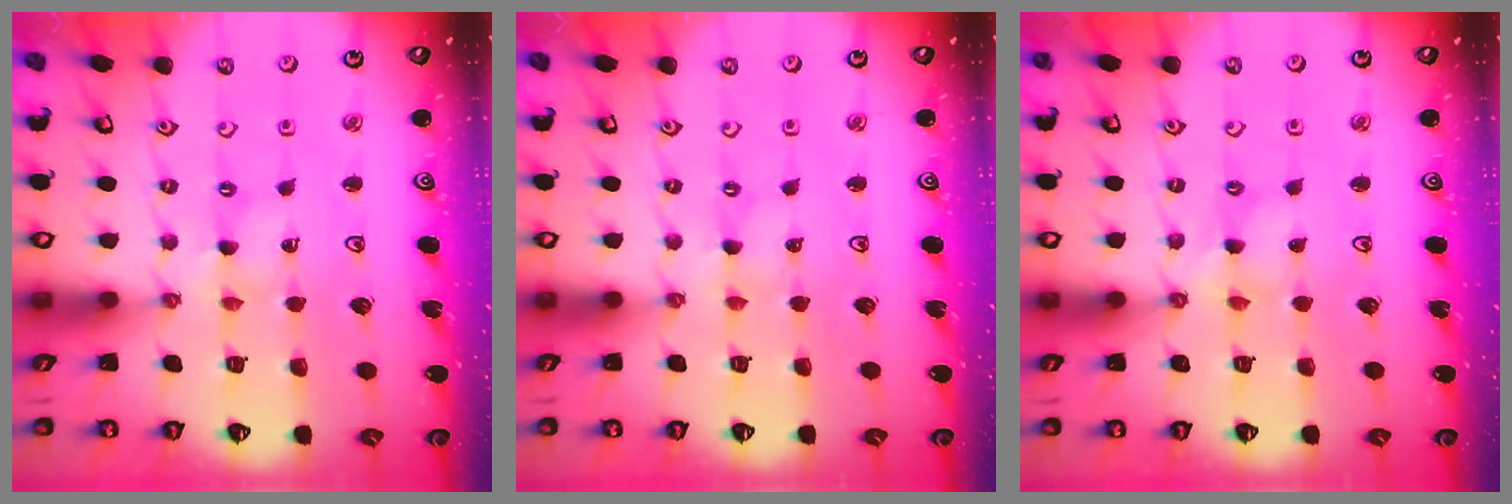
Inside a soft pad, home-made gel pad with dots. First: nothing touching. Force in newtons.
{"total": 0.0}
{"total": 2.5, "press": 2.5, "slide": 0.2}